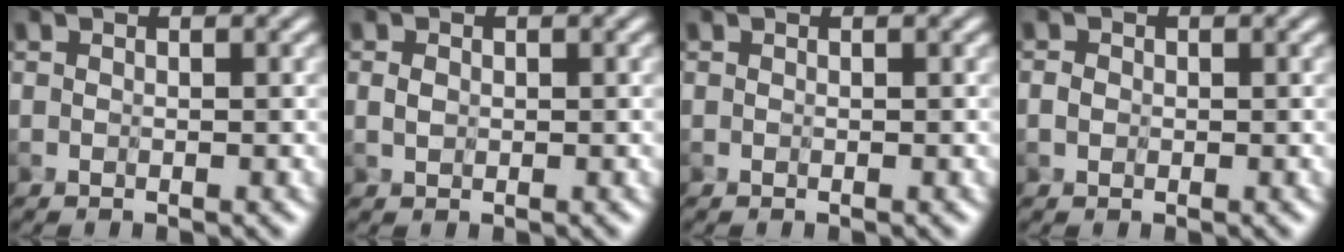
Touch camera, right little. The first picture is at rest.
{"total": 1.1, "force": [0.0, 0.9, 0.7], "torque": [-0.016, 0.002, 0.002]}
{"total": 0.0}
{"total": 1.1, "force": [-0.2, 0.9, 0.6], "torque": [-0.013, 0.001, -0.004]}